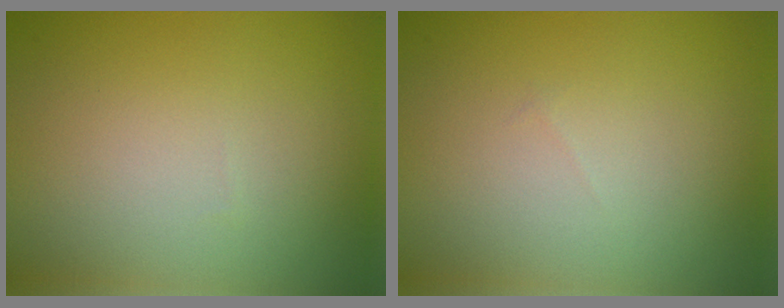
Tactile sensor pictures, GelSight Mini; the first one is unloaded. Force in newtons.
{"total": 0.0}